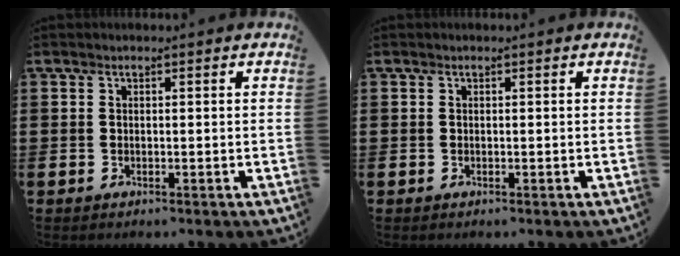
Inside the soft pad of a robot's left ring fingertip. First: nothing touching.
{"total": 0.0}